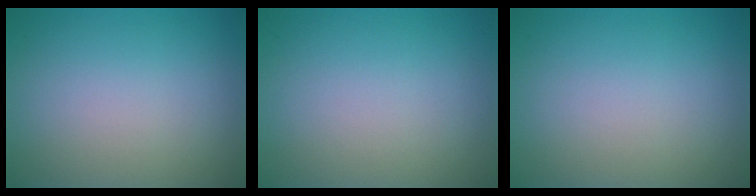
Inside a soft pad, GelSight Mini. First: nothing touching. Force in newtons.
{"total": 0.0}
{"total": 0.0}